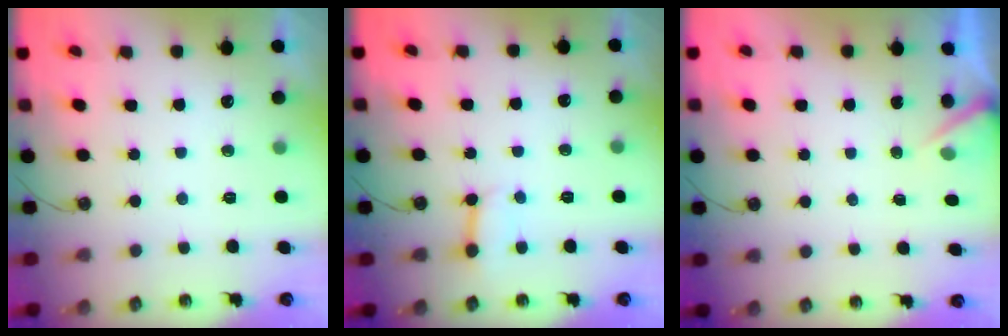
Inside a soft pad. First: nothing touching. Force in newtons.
{"total": 3.7, "press": 3.7, "slide": 0.1}
{"total": 2.9, "press": 2.9, "slide": 0.2}